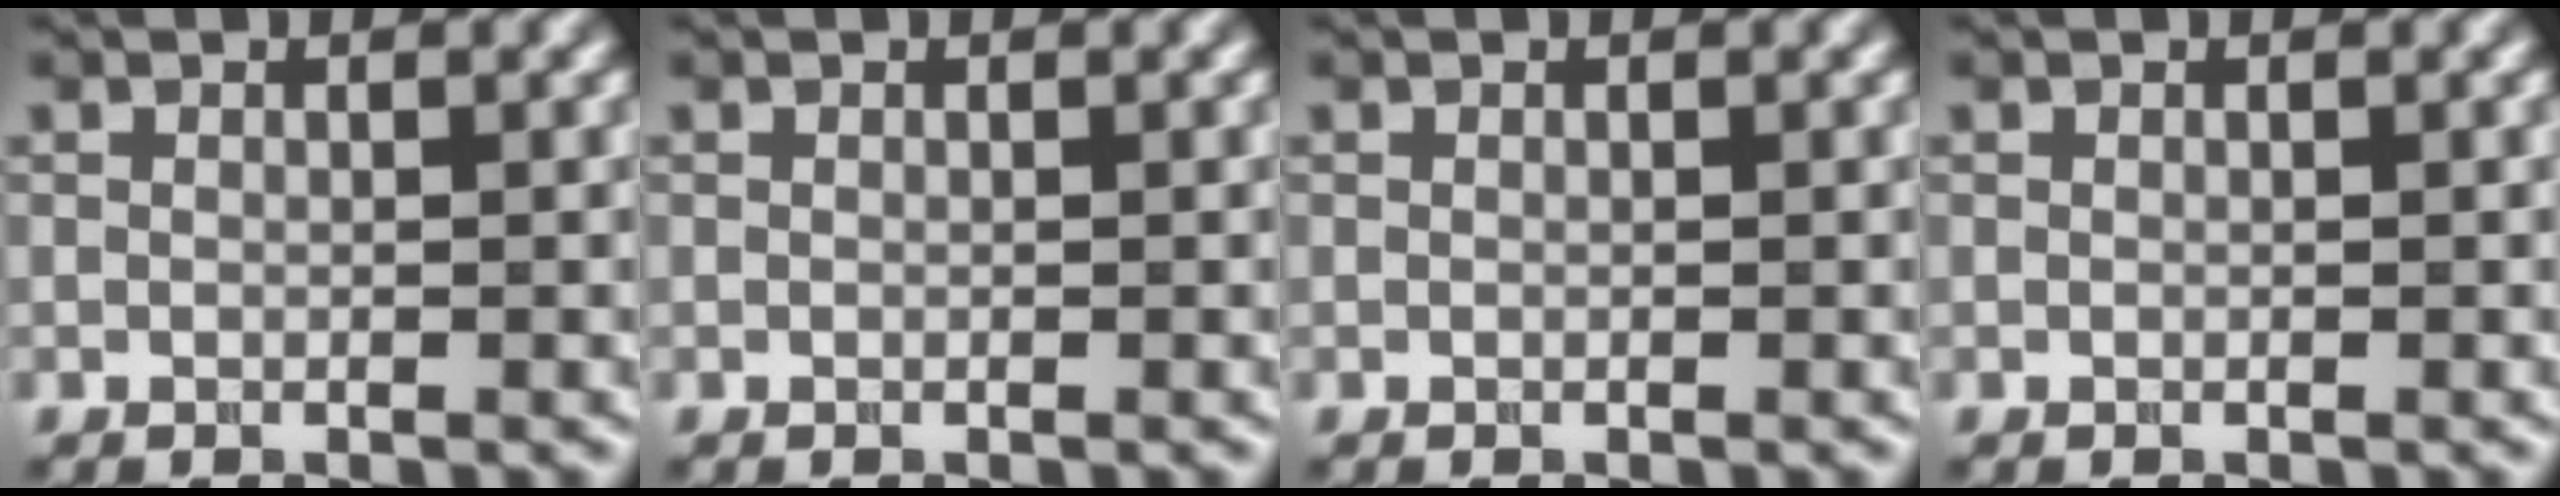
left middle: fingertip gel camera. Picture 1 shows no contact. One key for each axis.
{"total": 0.0}
{"total": 0.0}
{"total": 0.0}